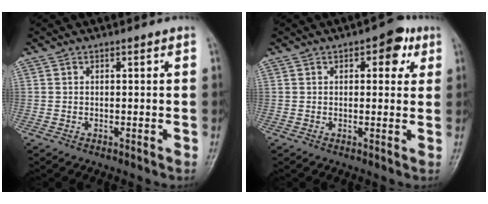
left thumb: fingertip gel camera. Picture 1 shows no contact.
{"total": 5.6, "force": [2.4, 3.0, 4.1], "torque": [-0.024, -0.002, 0.021]}